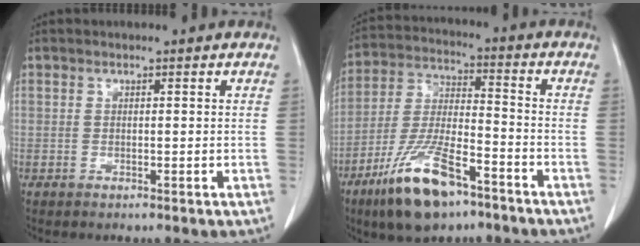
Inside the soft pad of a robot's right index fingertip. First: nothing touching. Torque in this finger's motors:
{"motor_torque": [1.16, -0.98, 0.61, 0.18]}